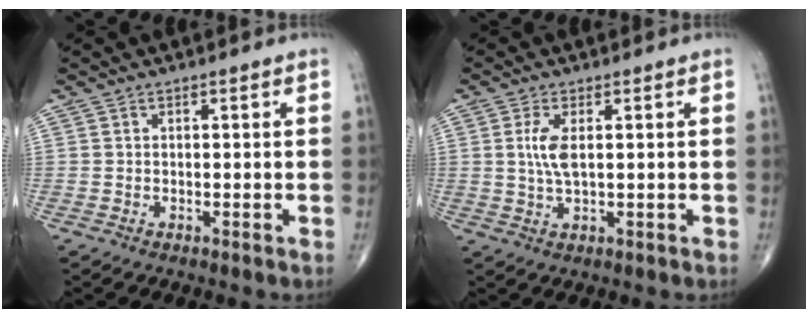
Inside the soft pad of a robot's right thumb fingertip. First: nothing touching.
{"total": 4.4, "force": [0.9, 1.5, 4.0], "torque": [-0.094, -0.004, 0.020]}